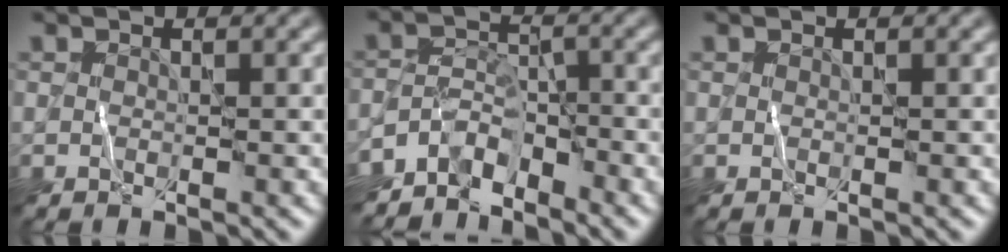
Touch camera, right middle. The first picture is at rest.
{"total": 4.4, "force": [-3.7, 1.9, 1.5], "torque": [-0.012, -0.003, -0.077]}
{"total": 0.0}